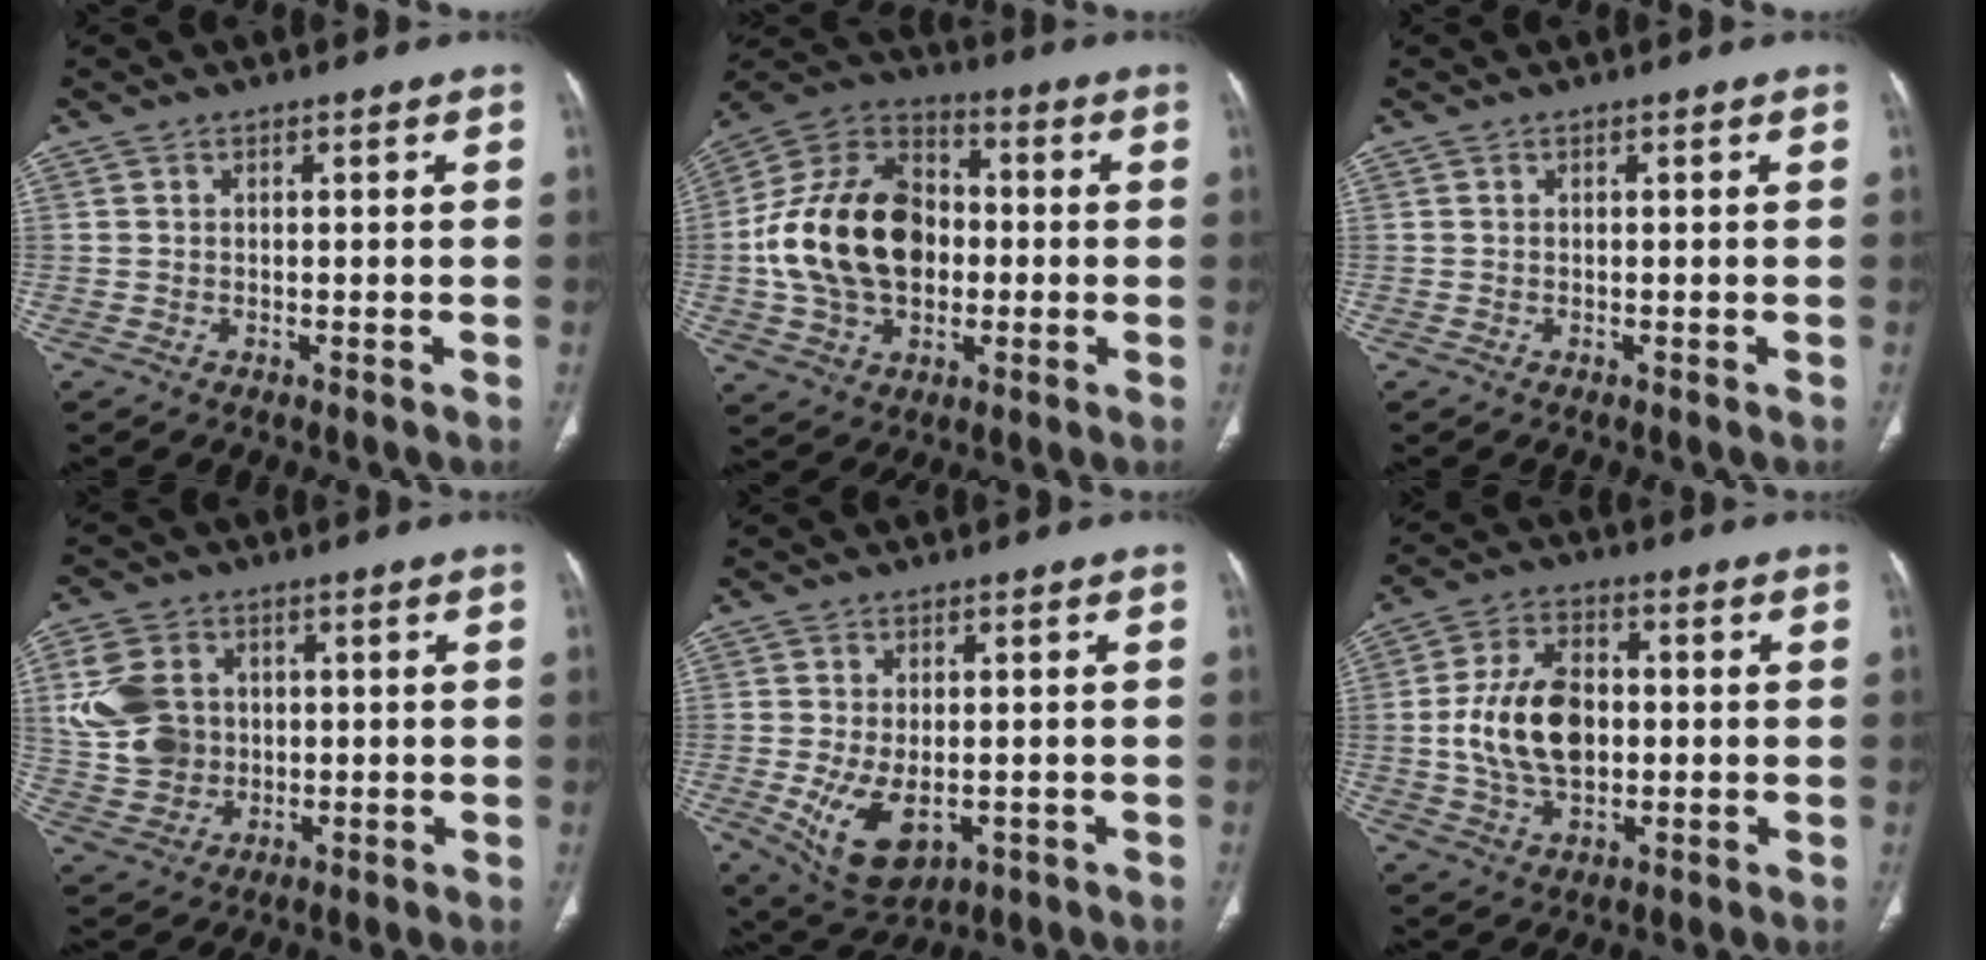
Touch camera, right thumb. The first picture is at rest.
{"total": 21.8, "force": [-0.9, 15.3, 15.4], "torque": [-0.270, 0.028, -0.014]}
{"total": 0.0}
{"total": 11.4, "force": [1.8, 9.4, 6.3], "torque": [-0.108, 0.001, 0.041]}
{"total": 9.5, "force": [-2.2, 5.5, 7.4], "torque": [-0.129, -0.010, -0.019]}
{"total": 12.2, "force": [0.0, 7.7, 9.5], "torque": [-0.165, 0.006, 0.003]}